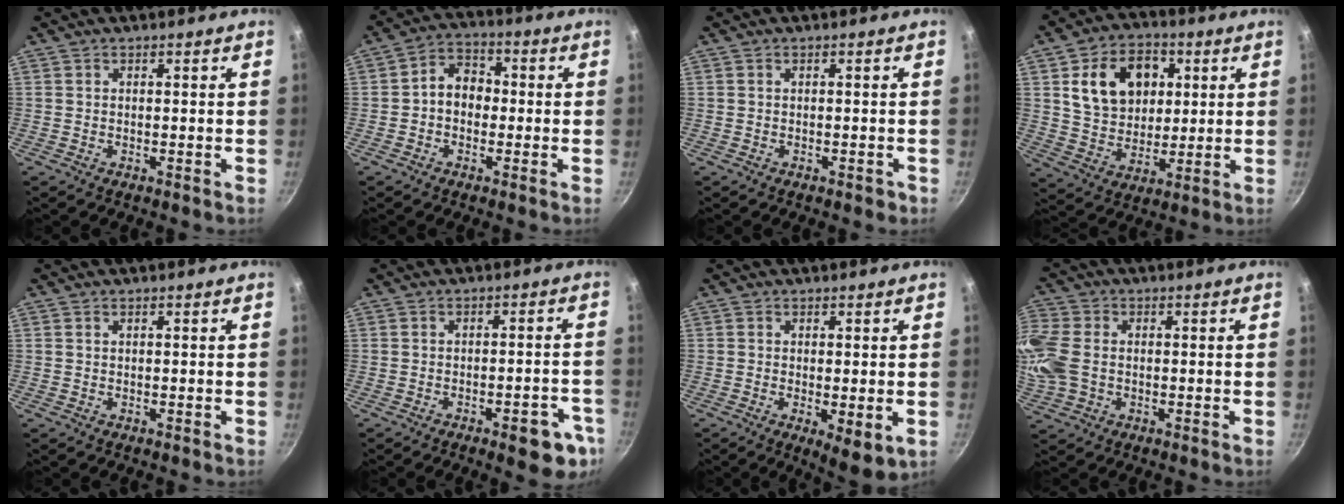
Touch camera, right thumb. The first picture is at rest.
{"total": 6.7, "force": [-0.5, 5.3, 4.2], "torque": [-0.033, 0.023, -0.023]}
{"total": 1.1, "force": [-0.6, 0.7, 0.7], "torque": [0.002, 0.010, -0.002]}
{"total": 15.5, "force": [4.1, 11.7, 9.2], "torque": [-0.122, 0.000, 0.072]}
{"total": 0.0}
{"total": 9.1, "force": [-4.4, 3.4, 7.1], "torque": [-0.055, 0.027, -0.048]}
{"total": 6.1, "force": [-1.0, 2.1, 5.6], "torque": [-0.077, -0.018, -0.007]}
{"total": 11.5, "force": [-0.2, 8.8, 7.4], "torque": [-0.176, 0.009, -0.009]}